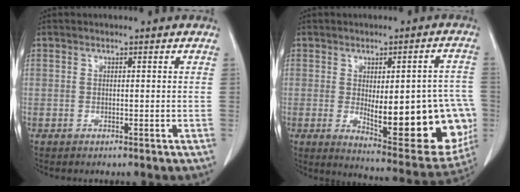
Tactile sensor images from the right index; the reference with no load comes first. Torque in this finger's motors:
{"motor_torque": [1.59, -0.54, 0.73, 0.15]}